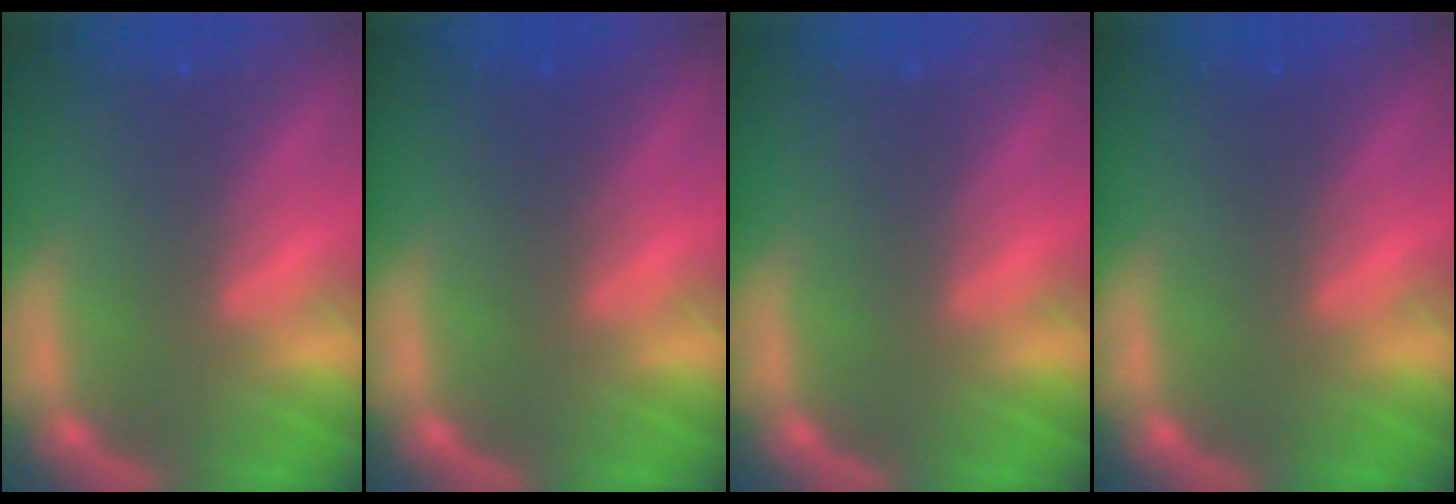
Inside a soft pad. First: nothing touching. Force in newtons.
{"total": 1.5}
{"total": 0.0}
{"total": 1.0}